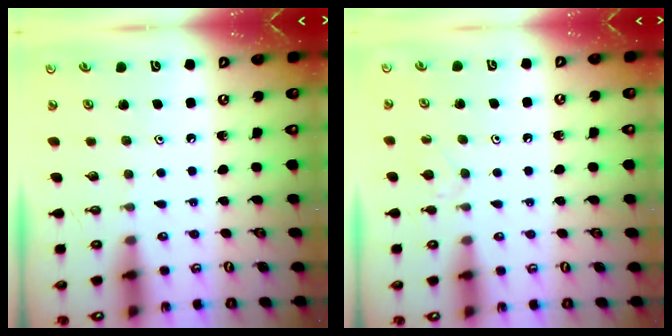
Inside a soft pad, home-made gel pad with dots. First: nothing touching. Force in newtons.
{"total": 3.3, "press": 3.2, "slide": 0.7}